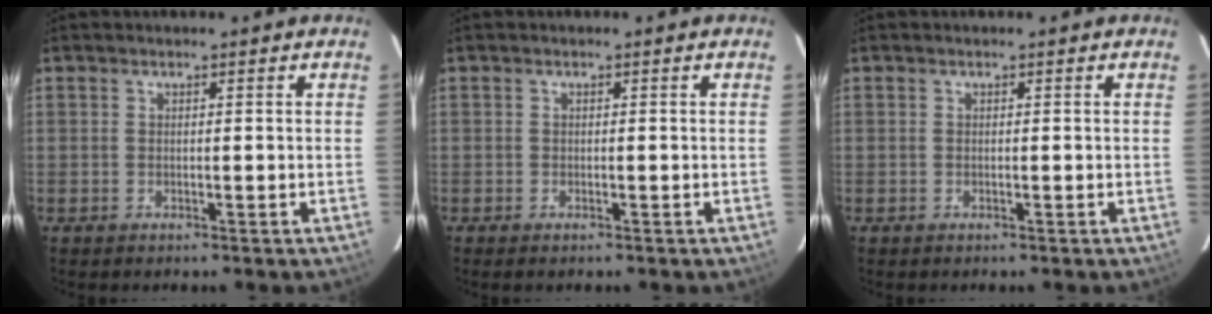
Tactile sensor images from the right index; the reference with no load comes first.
{"total": 0.6, "force": [-0.4, 0.3, 0.3], "torque": [-0.006, -0.002, -0.009]}
{"total": 0.0}